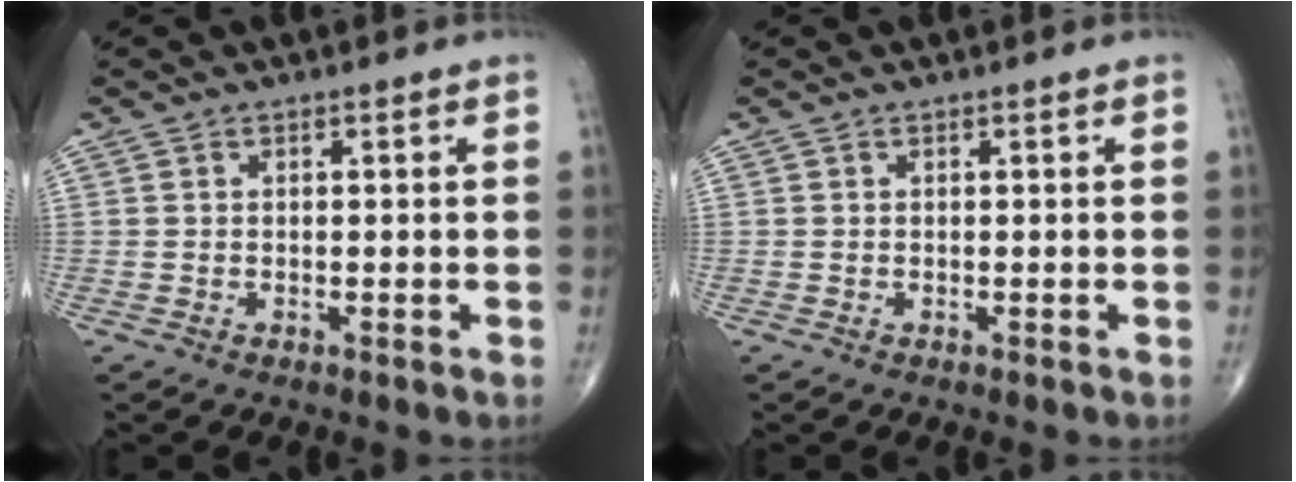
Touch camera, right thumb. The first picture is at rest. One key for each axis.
{"total": 0.0}